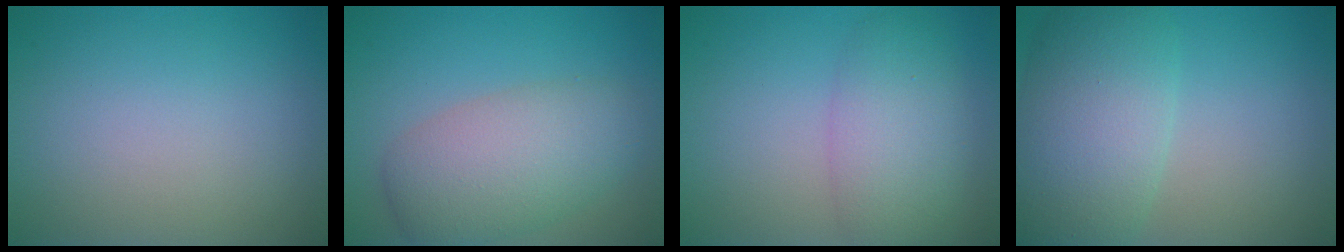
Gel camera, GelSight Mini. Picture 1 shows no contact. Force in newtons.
{"total": 6.1, "press": 6.1, "slide": 0.4}
{"total": 4.8, "press": 4.8, "slide": 0.3}
{"total": 8.0, "press": 8.0, "slide": 0.5}